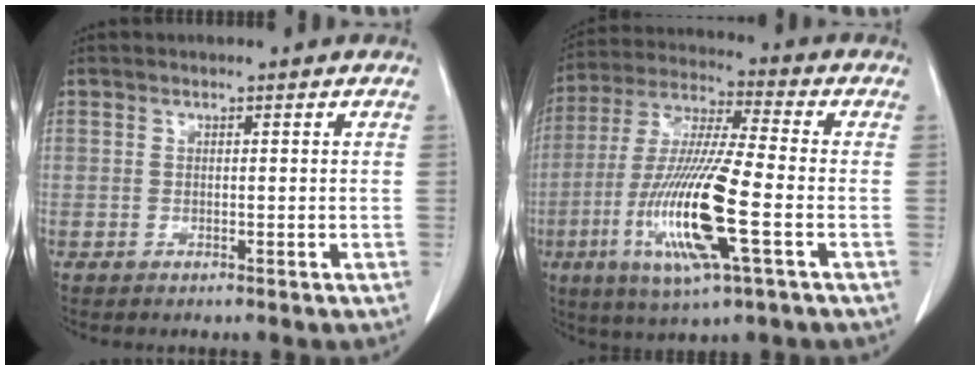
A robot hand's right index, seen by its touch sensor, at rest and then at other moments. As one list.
[{"total": 16.6, "force": [-4.7, 1.1, 15.9], "torque": [-0.330, -0.020, -0.088]}]